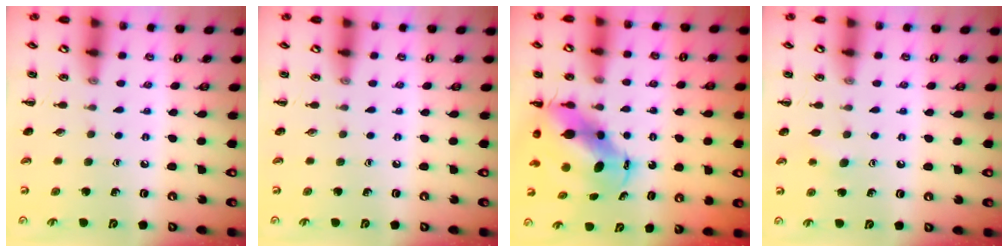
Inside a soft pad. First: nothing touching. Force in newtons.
{"total": 0.0}
{"total": 8.9, "press": 8.6, "slide": 2.3}
{"total": 3.9, "press": 3.7, "slide": 1.1}